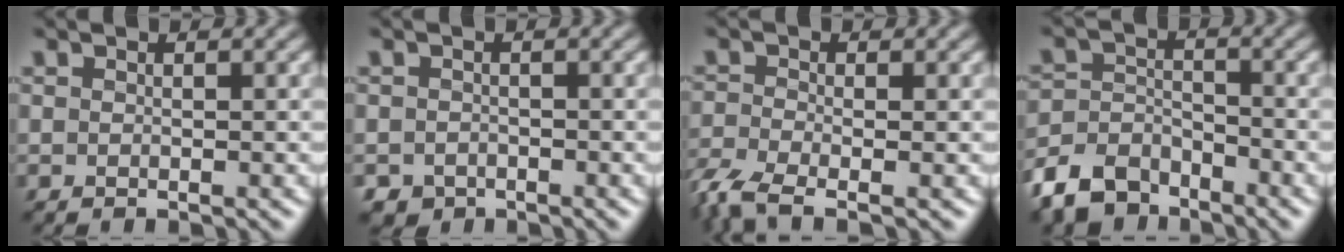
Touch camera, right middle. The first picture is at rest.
{"total": 1.4, "force": [-0.8, 1.1, -0.3], "torque": [0.007, -0.002, -0.014]}
{"total": 4.7, "force": [-3.4, 1.6, 2.8], "torque": [-0.078, -0.012, -0.079]}
{"total": 5.3, "force": [-4.4, 2.6, 1.4], "torque": [-0.033, -0.007, -0.089]}